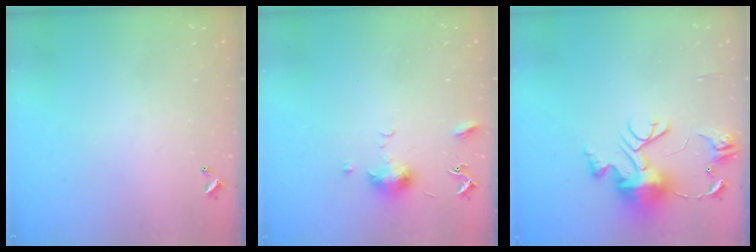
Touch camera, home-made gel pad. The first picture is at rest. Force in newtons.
{"total": 6.0, "press": 5.9, "slide": 0.7}
{"total": 13.1, "press": 13.1, "slide": 0.9}